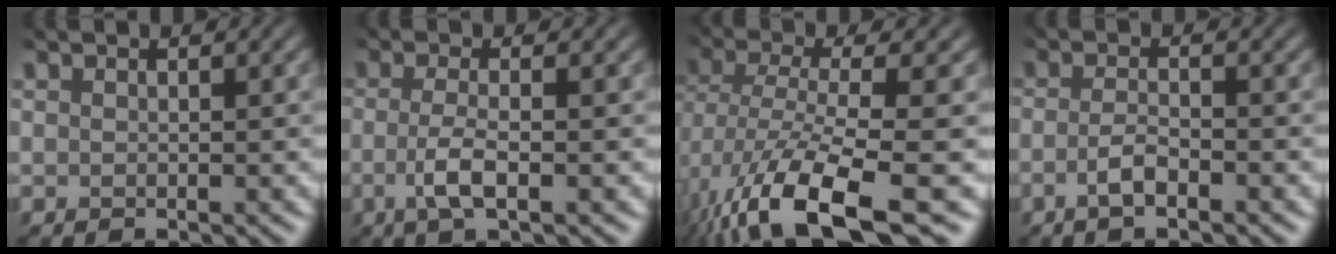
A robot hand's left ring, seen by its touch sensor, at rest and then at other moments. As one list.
[{"total": 3.1, "force": [-1.6, 0.7, 2.6], "torque": [-0.055, -0.008, -0.023]}, {"total": 11.1, "force": [-5.8, 2.9, 9.1], "torque": [-0.187, -0.020, -0.087]}, {"total": 2.5, "force": [-1.8, 0.5, 1.6], "torque": [-0.031, -0.002, -0.029]}]